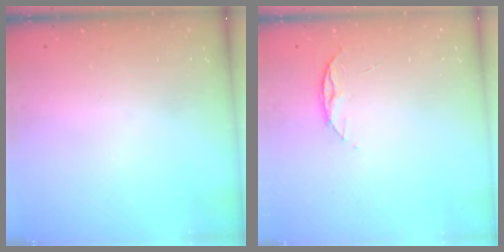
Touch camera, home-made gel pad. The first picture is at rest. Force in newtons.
{"total": 5.5, "press": 5.5, "slide": 0.6}